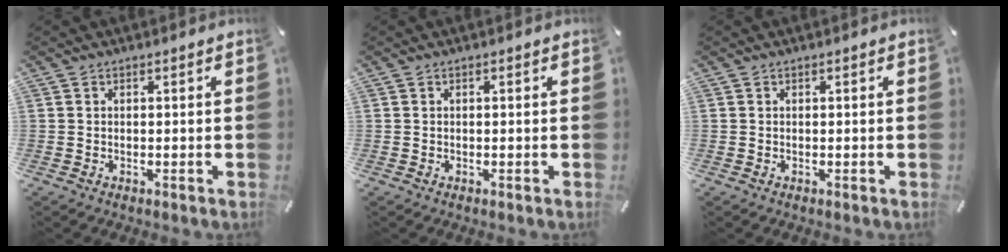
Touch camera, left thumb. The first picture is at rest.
{"total": 0.0}
{"total": 0.0}